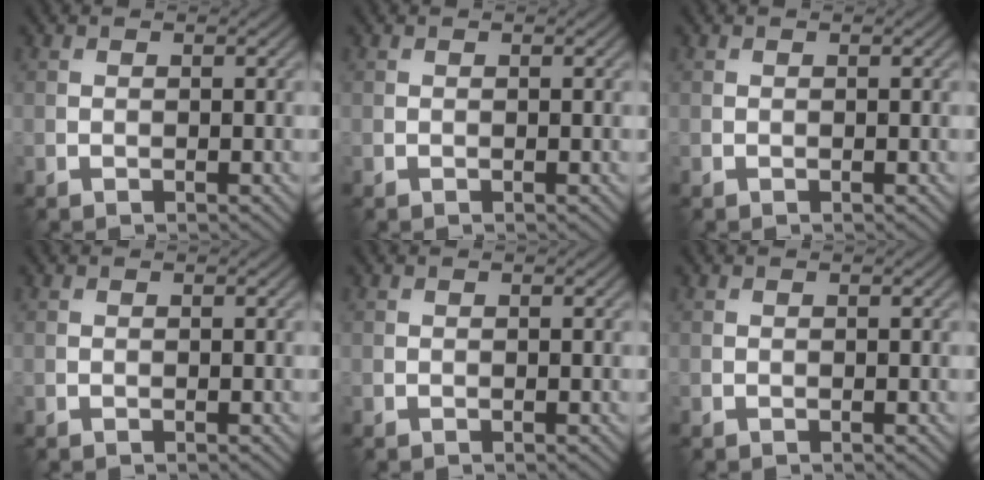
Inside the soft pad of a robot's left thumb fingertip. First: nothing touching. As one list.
[{"total": 0.0}, {"total": 0.0}, {"total": 0.0}, {"total": 0.0}, {"total": 0.0}]